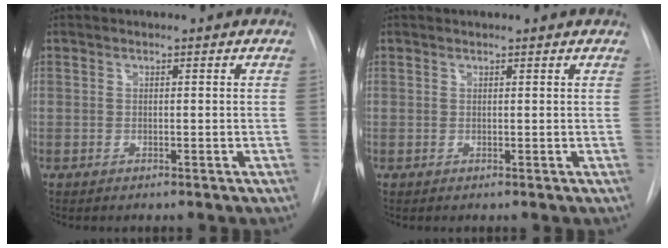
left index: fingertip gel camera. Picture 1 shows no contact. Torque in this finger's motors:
{"motor_torque": [0.35, -1.16, -0.39, 0.02]}